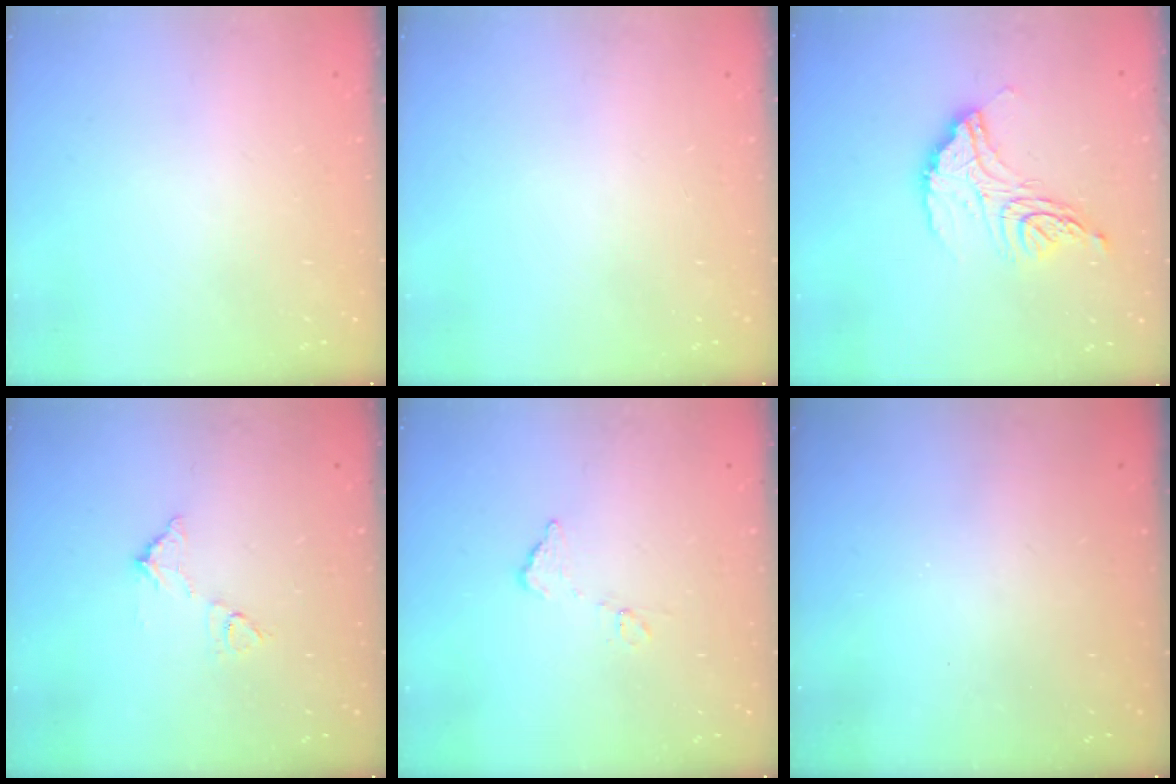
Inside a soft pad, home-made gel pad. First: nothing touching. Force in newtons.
{"total": 0.0}
{"total": 14.4, "press": 14.4, "slide": 1.1}
{"total": 7.3, "press": 7.3, "slide": 0.3}
{"total": 6.4, "press": 6.4, "slide": 0.4}
{"total": 3.0, "press": 3.0, "slide": 0.1}